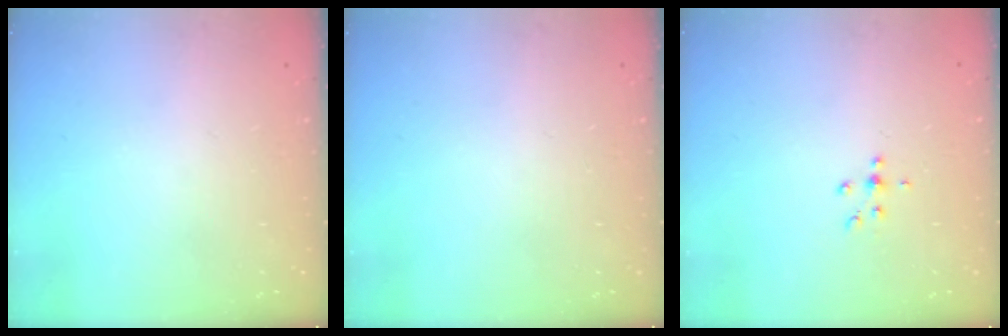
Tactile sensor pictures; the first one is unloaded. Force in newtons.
{"total": 0.0}
{"total": 4.4, "press": 4.3, "slide": 1.0}